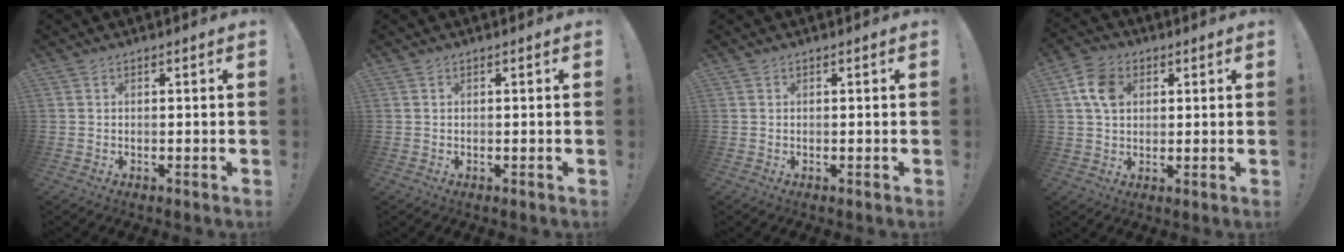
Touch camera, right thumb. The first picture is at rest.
{"total": 0.0}
{"total": 0.0}
{"total": 9.1, "force": [2.5, 7.0, 5.4], "torque": [-0.094, 0.011, 0.051]}